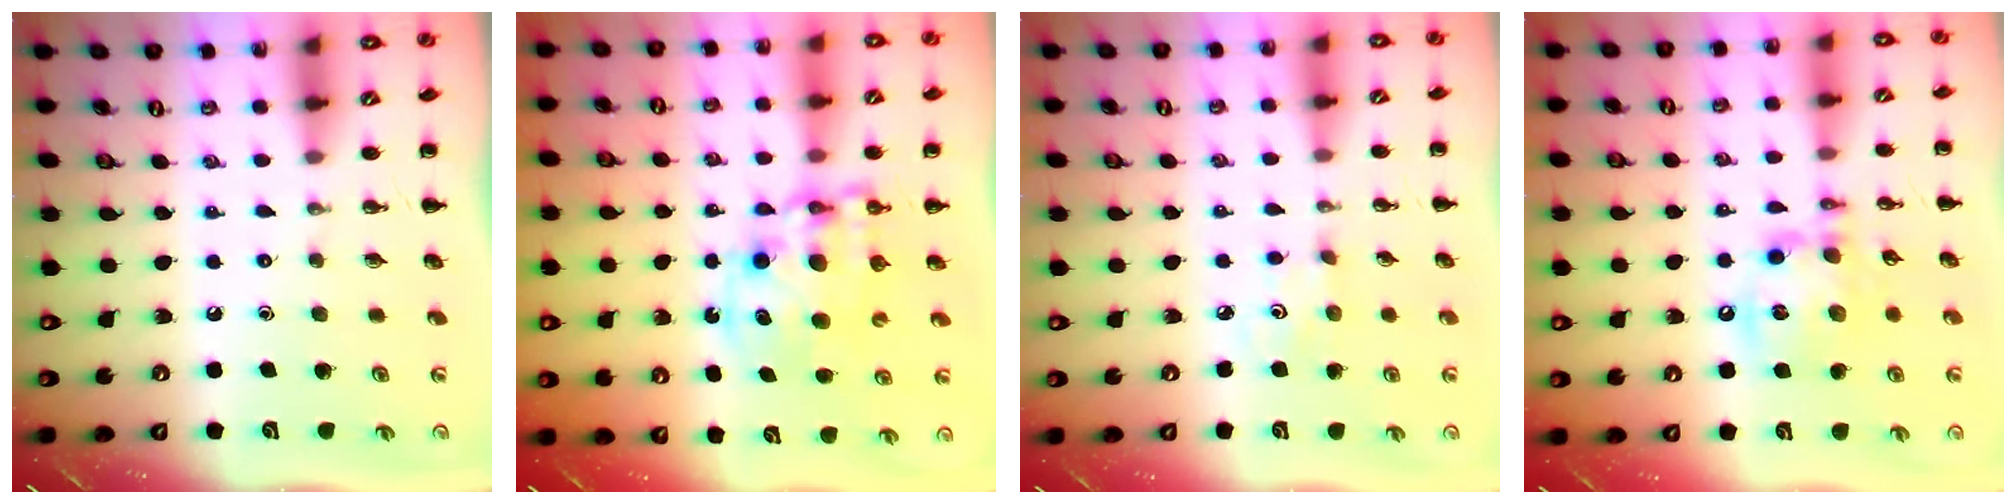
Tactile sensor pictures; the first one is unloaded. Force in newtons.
{"total": 11.2, "press": 10.9, "slide": 2.6}
{"total": 2.7, "press": 2.6, "slide": 0.6}
{"total": 13.2, "press": 13.0, "slide": 2.1}